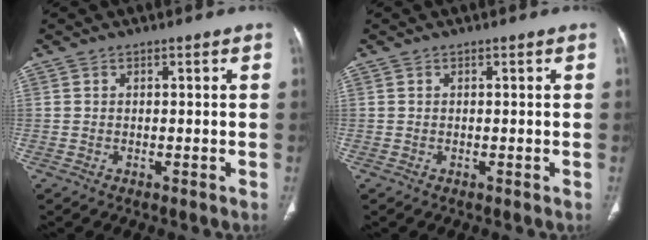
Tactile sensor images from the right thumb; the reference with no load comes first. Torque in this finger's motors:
{"motor_torque": [0.00, 0.00, 0.01, -0.01, 0.02]}